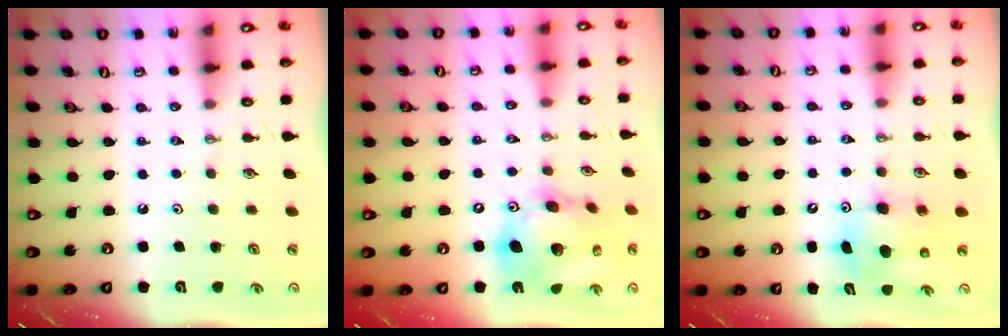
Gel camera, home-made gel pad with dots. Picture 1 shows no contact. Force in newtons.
{"total": 18.8, "press": 18.6, "slide": 2.5}
{"total": 8.2, "press": 8.0, "slide": 1.7}